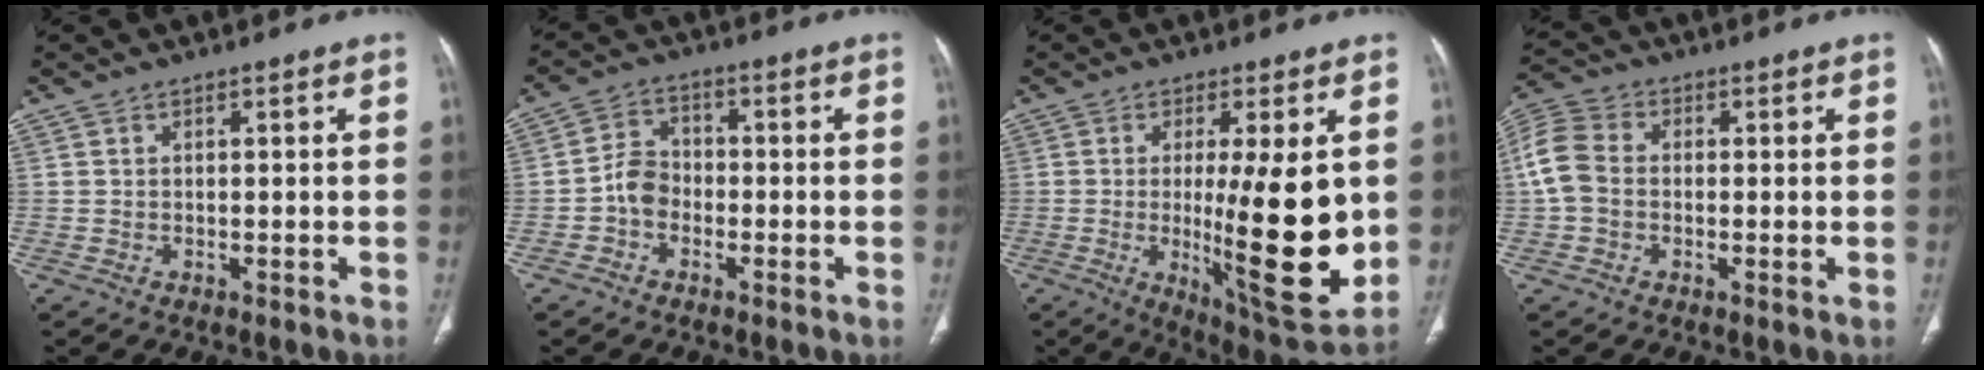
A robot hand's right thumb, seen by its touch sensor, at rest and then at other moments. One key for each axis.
{"total": 5.6, "fx": -1.8, "fy": 4.5, "fz": 2.8, "tx": -0.033, "ty": 0.024, "tz": -0.045}
{"total": 19.0, "fx": -0.5, "fy": 4.1, "fz": 18.5, "tx": -0.277, "ty": -0.041, "tz": 0.008}
{"total": 7.4, "fx": -0.2, "fy": 5.4, "fz": 5.1, "tx": -0.105, "ty": 0.016, "tz": -0.017}